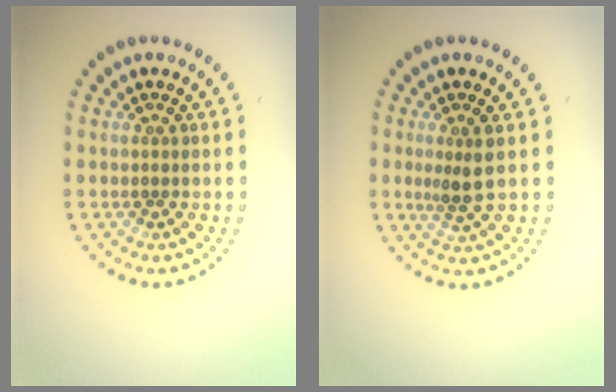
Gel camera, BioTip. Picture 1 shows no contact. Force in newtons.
{"total": 2.2, "press": 1.7, "slide": 1.4}